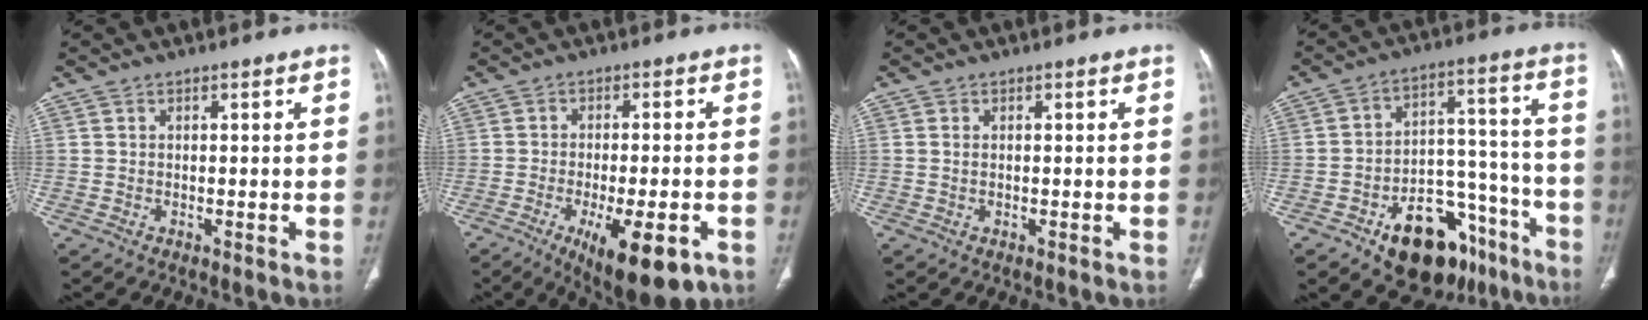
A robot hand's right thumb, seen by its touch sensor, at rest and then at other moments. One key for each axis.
{"total": 14.3, "fx": -6.7, "fy": 4.9, "fz": 11.6, "tx": -0.148, "ty": 0.005, "tz": -0.087}
{"total": 0.6, "fx": 0.1, "fy": 0.3, "fz": 0.5, "tx": -0.017, "ty": 0.000, "tz": 0.005}
{"total": 20.0, "fx": -11.8, "fy": 11.4, "fz": 11.5, "tx": -0.114, "ty": 0.097, "tz": -0.169}